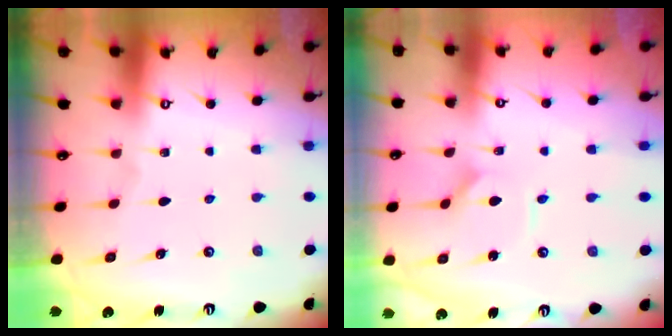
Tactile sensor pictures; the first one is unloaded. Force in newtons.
{"total": 1.4, "press": 1.4, "slide": 0.1}